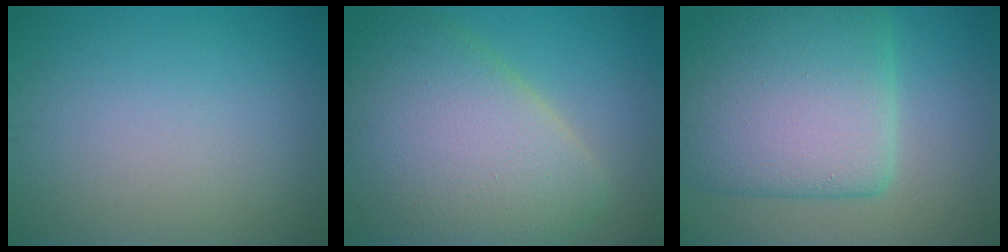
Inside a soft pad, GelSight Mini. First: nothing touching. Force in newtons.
{"total": 10.9, "press": 10.9, "slide": 0.8}
{"total": 10.8, "press": 10.7, "slide": 0.7}